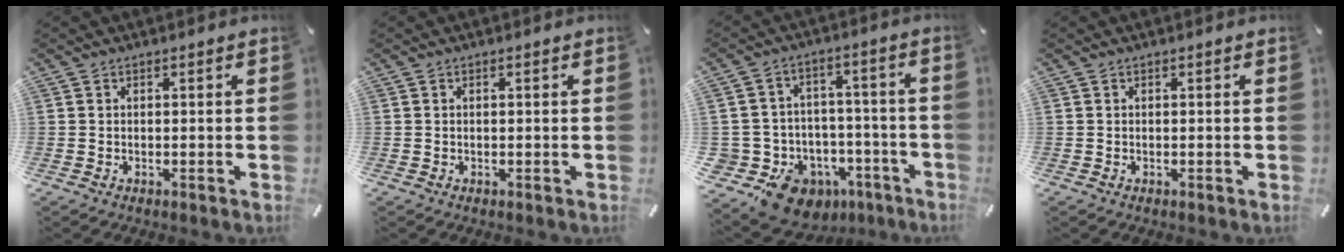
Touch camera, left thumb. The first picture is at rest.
{"total": 0.0}
{"total": 12.6, "force": [-7.6, 9.3, 3.9], "torque": [-0.069, 0.048, -0.122]}
{"total": 0.0}